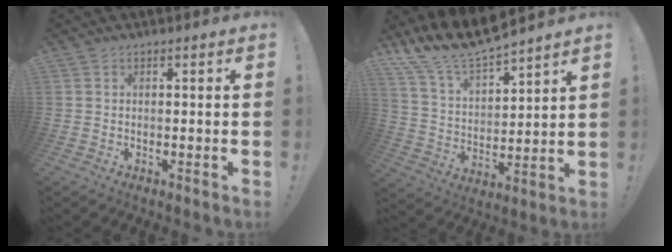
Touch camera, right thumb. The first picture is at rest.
{"total": 14.0, "force": [12.9, 3.1, 4.6], "torque": [-0.119, -0.102, 0.237]}